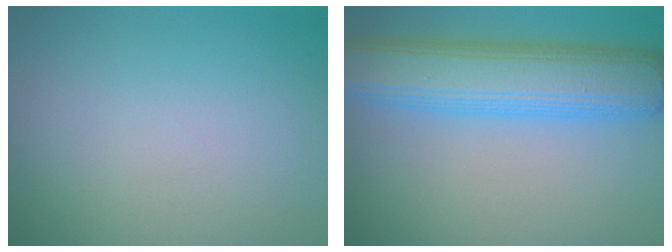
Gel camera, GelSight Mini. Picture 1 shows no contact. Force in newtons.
{"total": 9.1, "press": 9.1, "slide": 0.2}